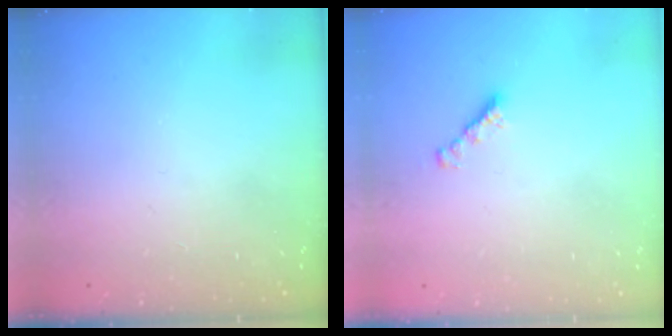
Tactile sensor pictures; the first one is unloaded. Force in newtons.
{"total": 2.5, "press": 2.5, "slide": 0.5}